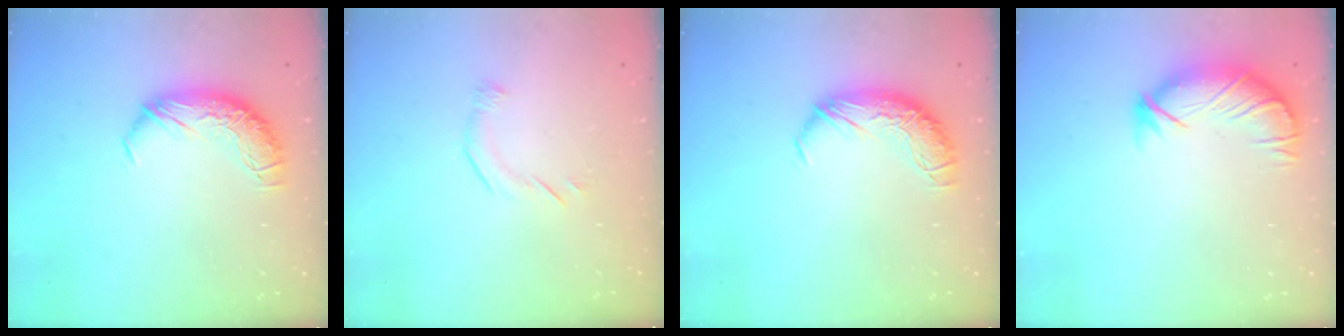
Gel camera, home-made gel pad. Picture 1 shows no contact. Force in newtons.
{"total": 5.4, "press": 5.3, "slide": 1.1}
{"total": 0.0}
{"total": 3.9, "press": 3.3, "slide": 2.0}